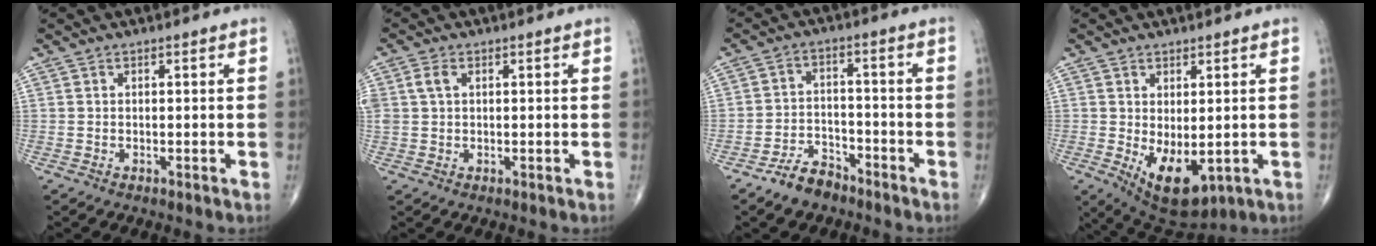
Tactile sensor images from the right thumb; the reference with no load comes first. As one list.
[{"total": 3.3, "force": [0.9, 2.1, 2.4], "torque": [-0.062, 0.012, 0.020]}, {"total": 6.2, "force": [-4.8, 3.4, 2.1], "torque": [-0.024, 0.031, -0.090]}, {"total": 9.6, "force": [-1.6, 4.9, 8.1], "torque": [-0.117, -0.012, -0.002]}]